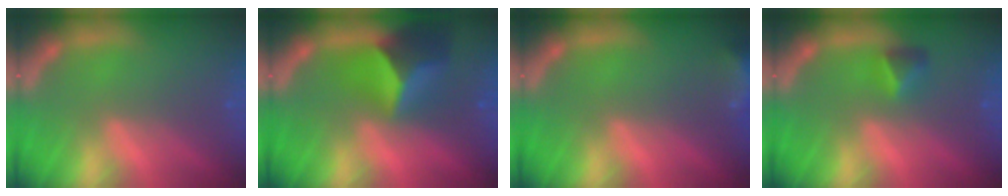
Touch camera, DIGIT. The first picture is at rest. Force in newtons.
{"total": 6.9}
{"total": 4.9}
{"total": 1.9}